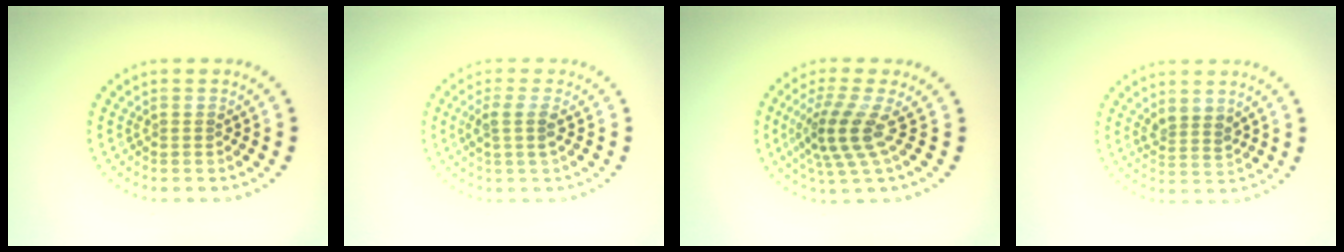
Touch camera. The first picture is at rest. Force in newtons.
{"total": 1.9, "press": 1.5, "slide": 1.1}
{"total": 4.1, "press": 2.9, "slide": 2.9}
{"total": 2.0, "press": 1.6, "slide": 1.1}